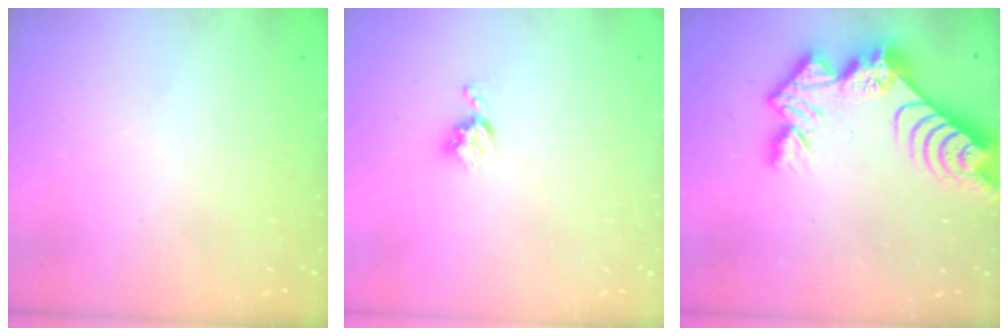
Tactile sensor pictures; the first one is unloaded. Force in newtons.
{"total": 5.0, "press": 5.0, "slide": 0.4}
{"total": 14.2, "press": 14.1, "slide": 1.1}